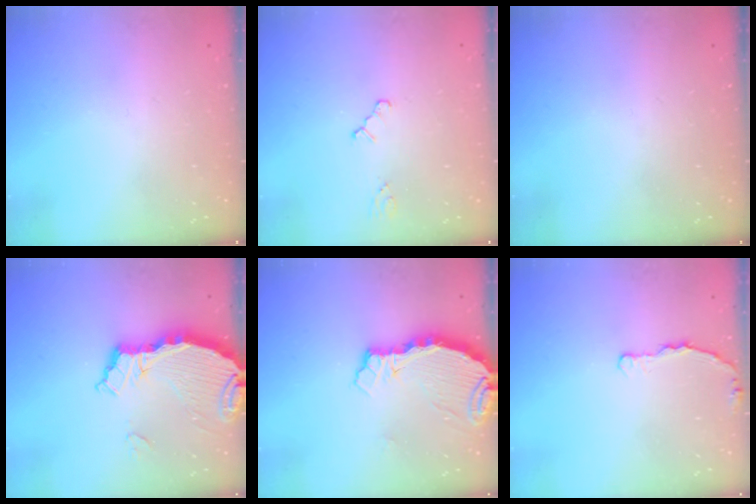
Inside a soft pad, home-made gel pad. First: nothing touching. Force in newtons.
{"total": 1.0, "press": 1.0, "slide": 0.2}
{"total": 0.0}
{"total": 7.2, "press": 7.1, "slide": 0.8}
{"total": 5.9, "press": 5.9, "slide": 0.5}
{"total": 2.9, "press": 2.9, "slide": 0.4}